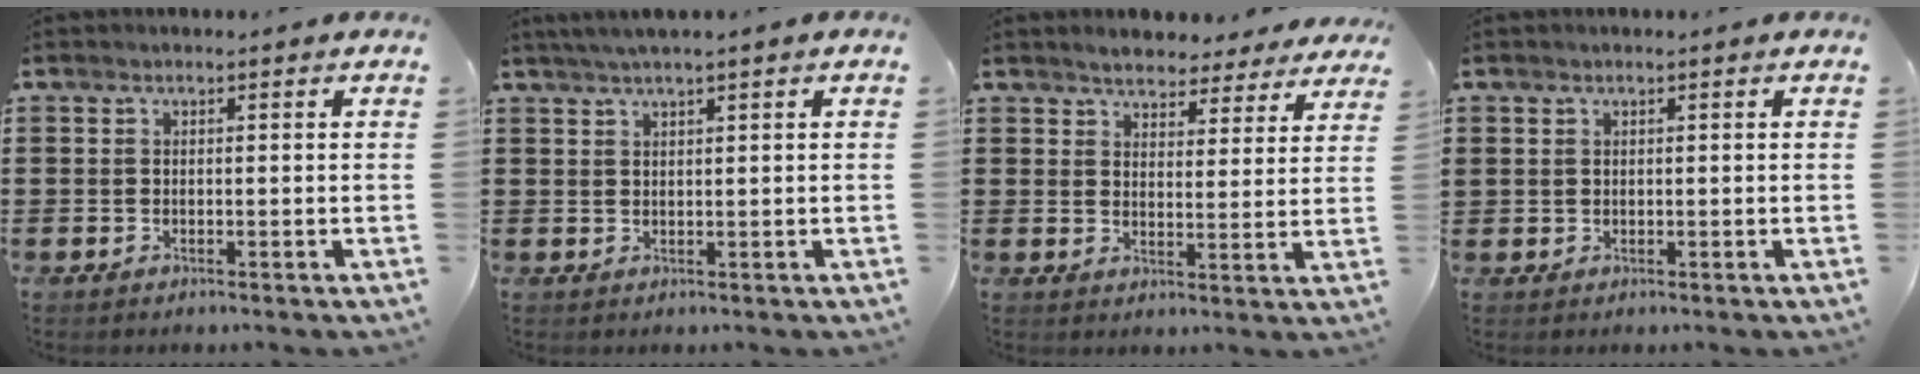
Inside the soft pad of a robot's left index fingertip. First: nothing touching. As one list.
[{"total": 2.0, "force": [1.3, -0.4, 1.4], "torque": [-0.027, -0.001, 0.025]}, {"total": 4.2, "force": [4.1, 0.7, 0.5], "torque": [-0.029, -0.015, 0.076]}, {"total": 0.7, "force": [0.5, 0.5, 0.1], "torque": [-0.005, 0.003, 0.009]}]